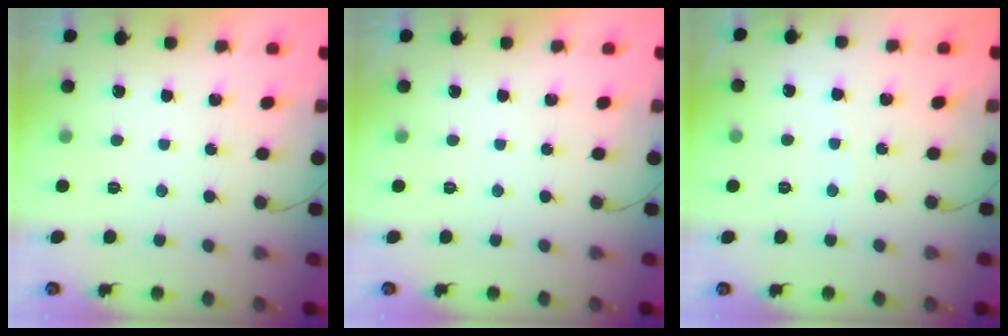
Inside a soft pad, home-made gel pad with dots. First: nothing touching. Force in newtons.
{"total": 0.0}
{"total": 2.4, "press": 2.3, "slide": 0.3}